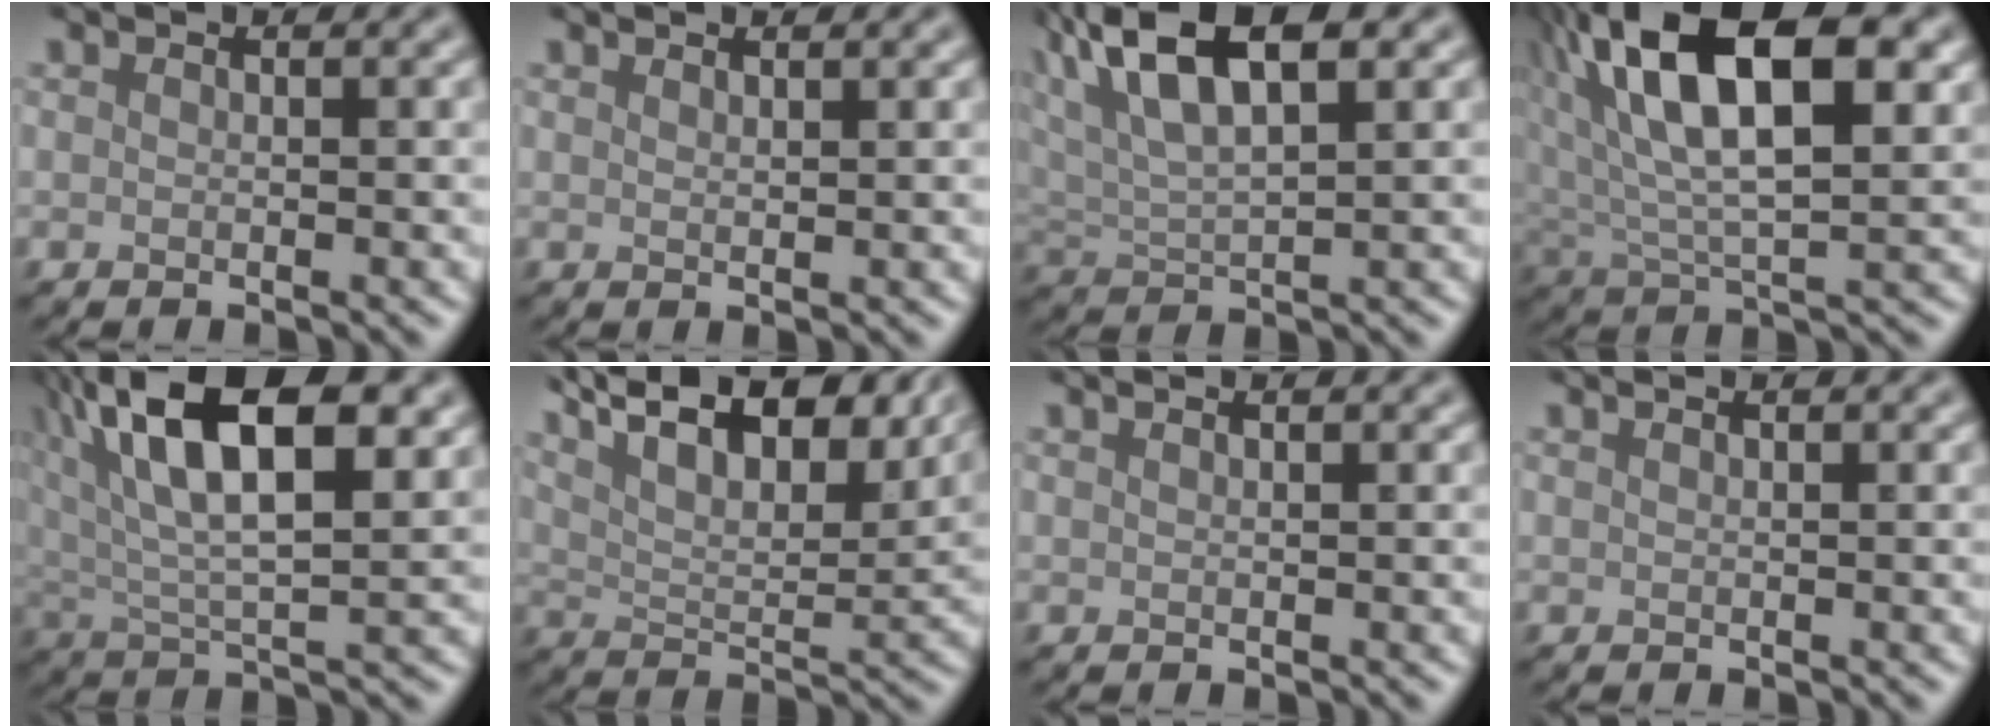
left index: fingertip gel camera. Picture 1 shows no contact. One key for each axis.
{"total": 1.0, "fx": 0.8, "fy": 0.2, "fz": 0.6, "tx": -0.004, "ty": 0.001, "tz": 0.010}
{"total": 9.8, "fx": 5.1, "fy": 3.9, "fz": 7.4, "tx": -0.143, "ty": 0.026, "tz": 0.087}
{"total": 14.0, "fx": 5.7, "fy": 6.2, "fz": 11.2, "tx": -0.198, "ty": 0.019, "tz": 0.095}
{"total": 15.1, "fx": 6.9, "fy": 6.3, "fz": 11.8, "tx": -0.212, "ty": 0.033, "tz": 0.106}
{"total": 16.5, "fx": 11.3, "fy": 5.8, "fz": 10.6, "tx": -0.173, "ty": 0.040, "tz": 0.141}
{"total": 1.7, "fx": 1.2, "fy": 0.6, "fz": 1.0, "tx": -0.002, "ty": -0.003, "tz": 0.002}
{"total": 1.4, "fx": 1.0, "fy": 0.5, "fz": 0.8, "tx": -0.001, "ty": -0.005, "tz": 0.004}